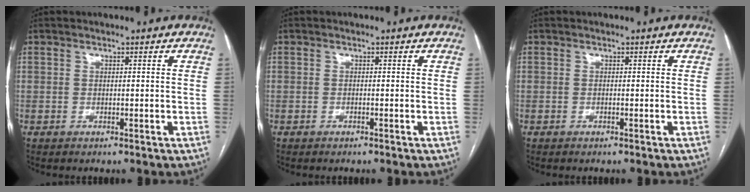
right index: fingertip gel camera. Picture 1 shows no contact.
{"total": 0.0}
{"total": 0.0}